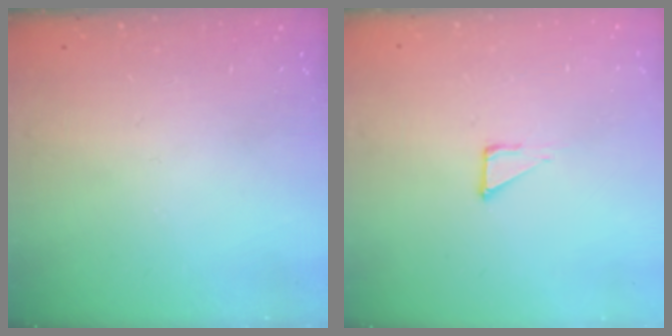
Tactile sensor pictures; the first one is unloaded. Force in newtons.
{"total": 3.6, "press": 3.6, "slide": 0.2}